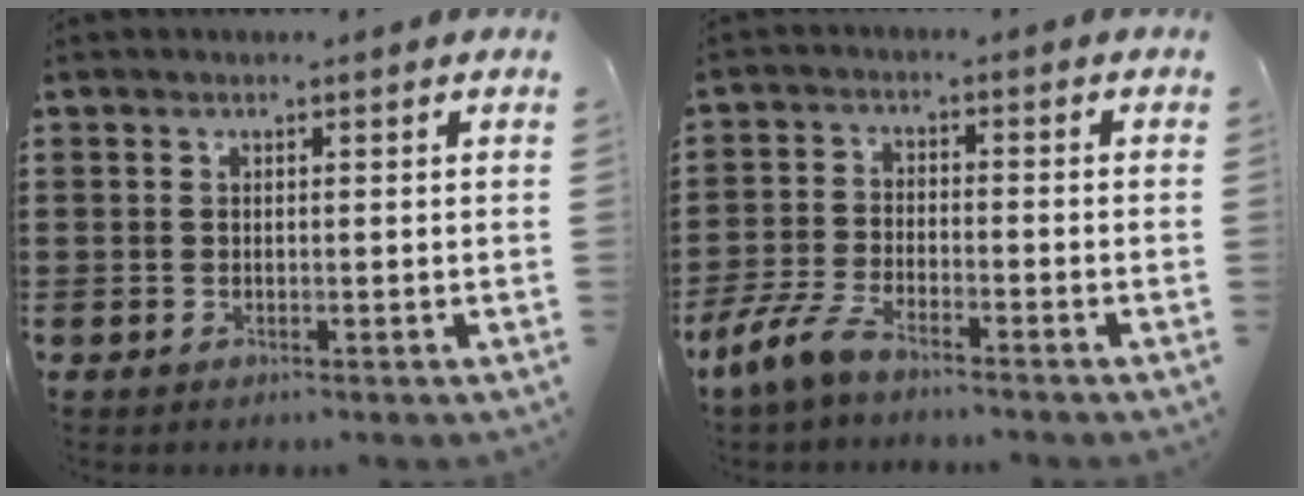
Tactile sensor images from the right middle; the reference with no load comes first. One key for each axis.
{"total": 5.9, "fx": -4.9, "fy": 1.2, "fz": 3.2, "tx": -0.093, "ty": -0.013, "tz": -0.102}